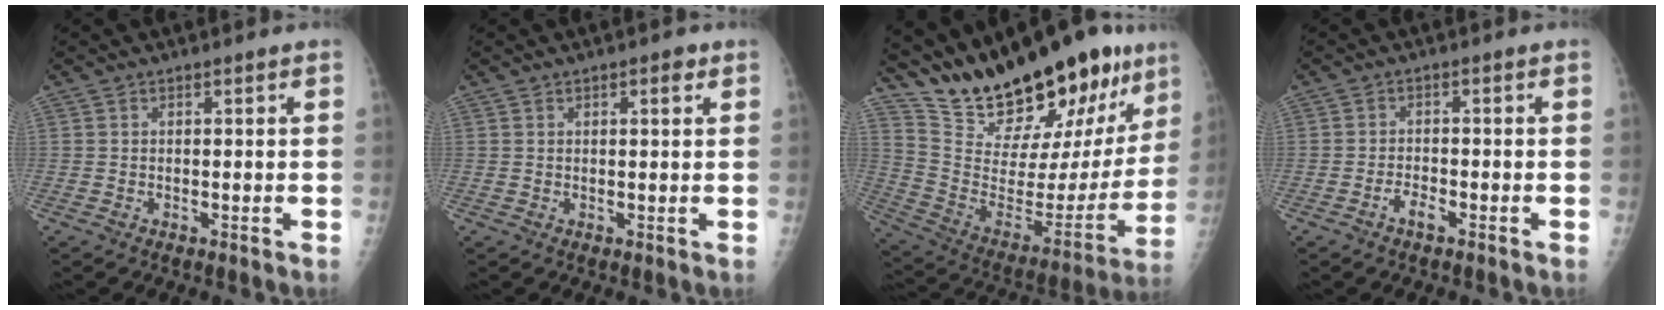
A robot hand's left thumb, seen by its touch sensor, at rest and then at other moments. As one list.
[{"total": 2.0, "force": [1.1, 0.8, 1.5], "torque": [-0.015, -0.002, 0.013]}, {"total": 29.4, "force": [22.7, 9.9, 15.8], "torque": [-0.218, -0.104, 0.354]}, {"total": 2.2, "force": [-1.4, 0.9, 1.4], "torque": [-0.026, 0.007, -0.028]}]